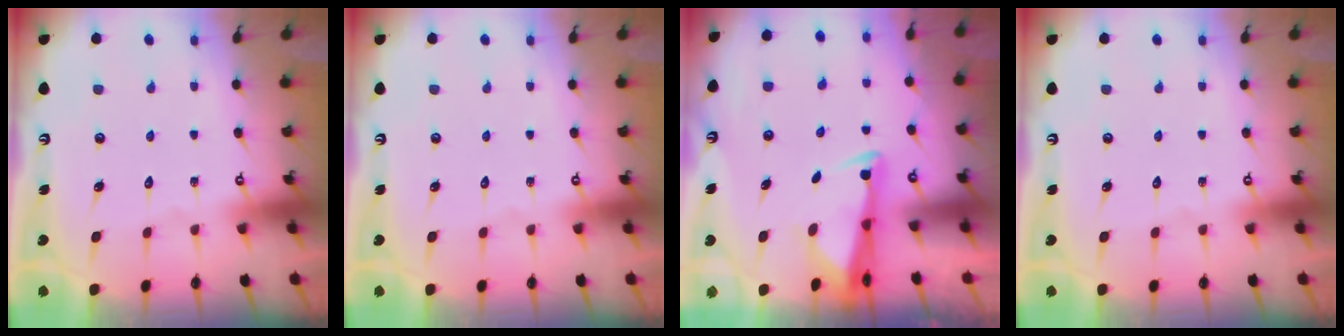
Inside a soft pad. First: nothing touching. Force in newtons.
{"total": 0.0}
{"total": 2.8, "press": 2.6, "slide": 0.9}
{"total": 0.0}